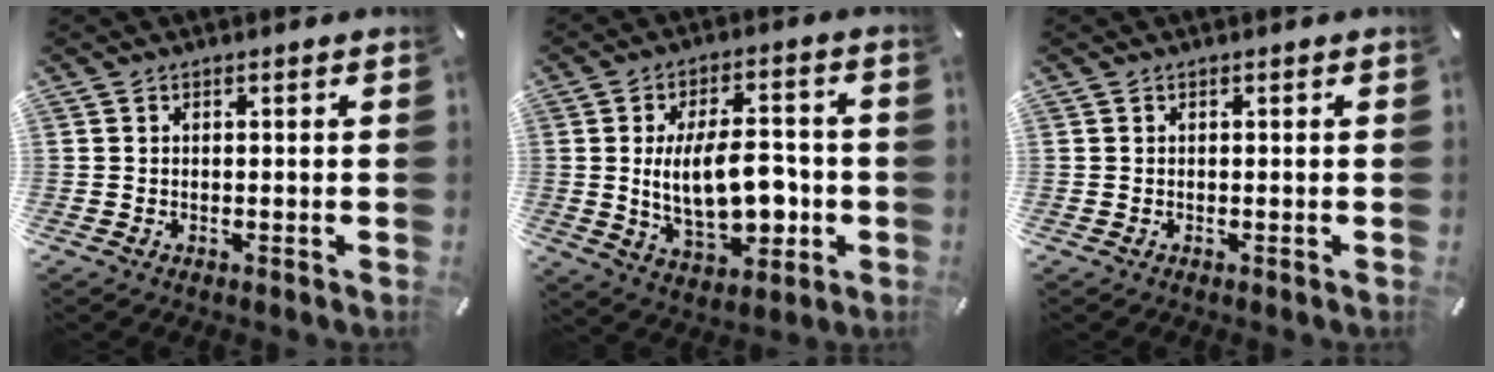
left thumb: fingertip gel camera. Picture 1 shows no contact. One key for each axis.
{"total": 16.5, "fx": -1.0, "fy": 9.1, "fz": 13.8, "tx": -0.234, "ty": 0.000, "tz": -0.016}
{"total": 0.0}